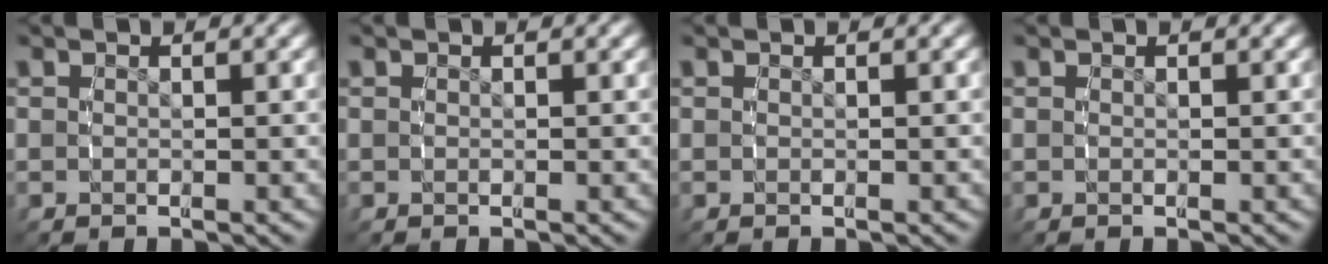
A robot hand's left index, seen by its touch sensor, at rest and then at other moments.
{"total": 0.0}
{"total": 0.0}
{"total": 0.0}